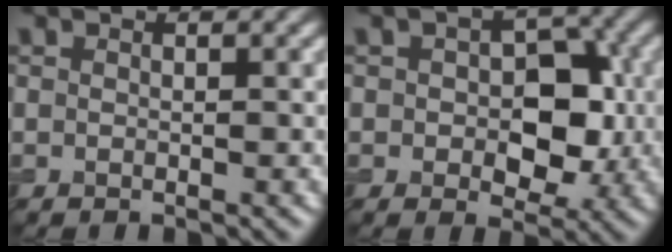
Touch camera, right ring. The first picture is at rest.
{"total": 6.4, "force": [-0.1, 4.0, 5.0], "torque": [-0.063, -0.003, -0.002]}